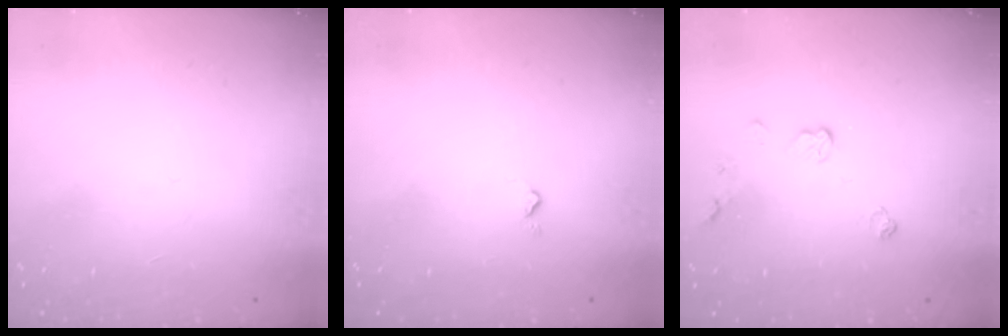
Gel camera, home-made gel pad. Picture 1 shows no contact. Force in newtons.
{"total": 2.7, "press": 2.7, "slide": 0.4}
{"total": 5.5, "press": 5.5, "slide": 0.5}